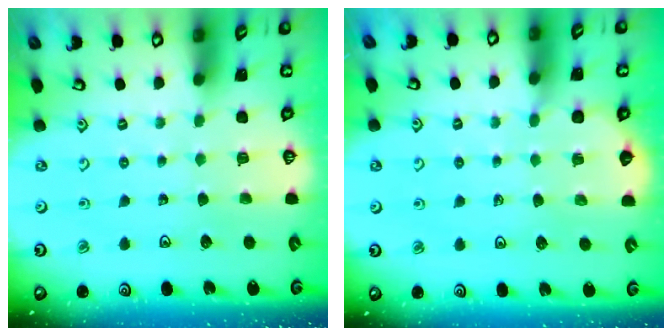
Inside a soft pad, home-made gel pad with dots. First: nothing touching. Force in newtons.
{"total": 2.4, "press": 2.4, "slide": 0.2}